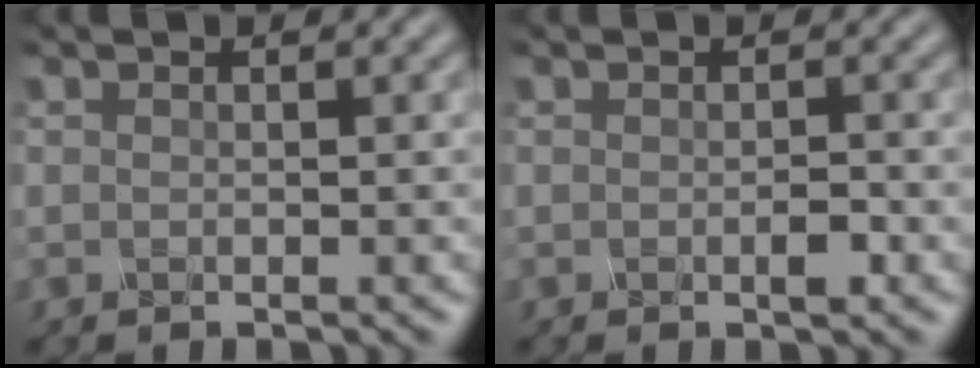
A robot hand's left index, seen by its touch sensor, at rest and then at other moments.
{"total": 1.0, "force": [-0.7, 0.0, 0.8], "torque": [-0.027, 0.000, -0.005]}